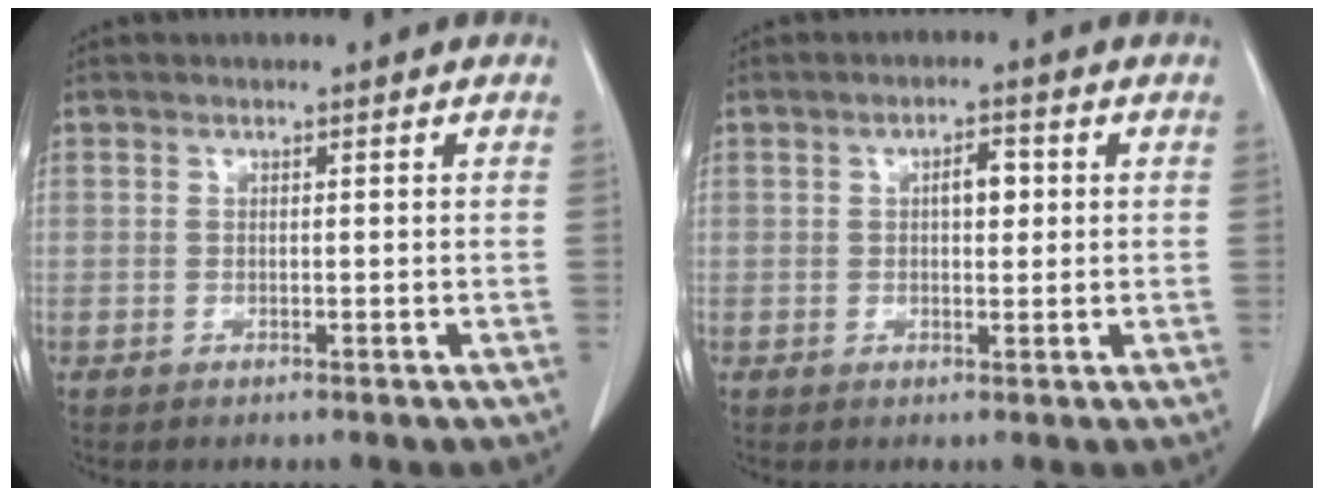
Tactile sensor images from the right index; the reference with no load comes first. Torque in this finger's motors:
{"motor_torque": [0.39, -0.04, 0.04, 0.05]}